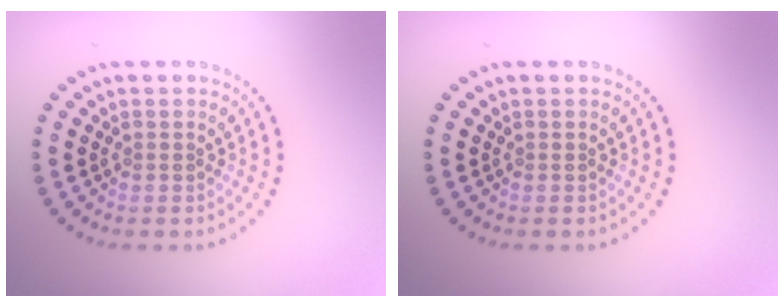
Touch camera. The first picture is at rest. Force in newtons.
{"total": 0.0}